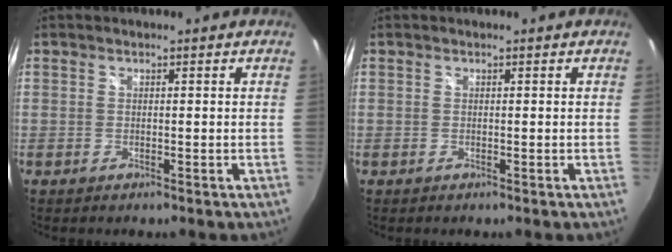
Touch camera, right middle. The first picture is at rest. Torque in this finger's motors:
{"motor_torque": [-0.03, -0.03, -0.03, 0.00]}